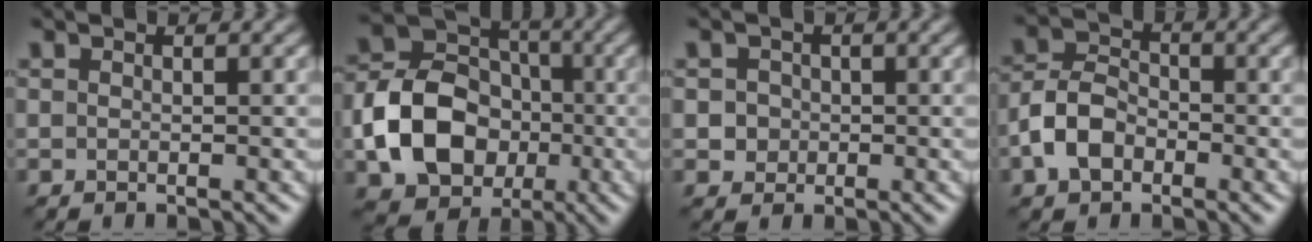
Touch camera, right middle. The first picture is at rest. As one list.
[{"total": 9.2, "force": [-2.3, 7.1, 5.4], "torque": [-0.087, 0.005, -0.048]}, {"total": 1.7, "force": [0.0, 1.6, 0.5], "torque": [0.002, 0.002, 0.007]}, {"total": 4.3, "force": [-1.9, 2.9, 2.5], "torque": [-0.055, 0.006, -0.044]}]